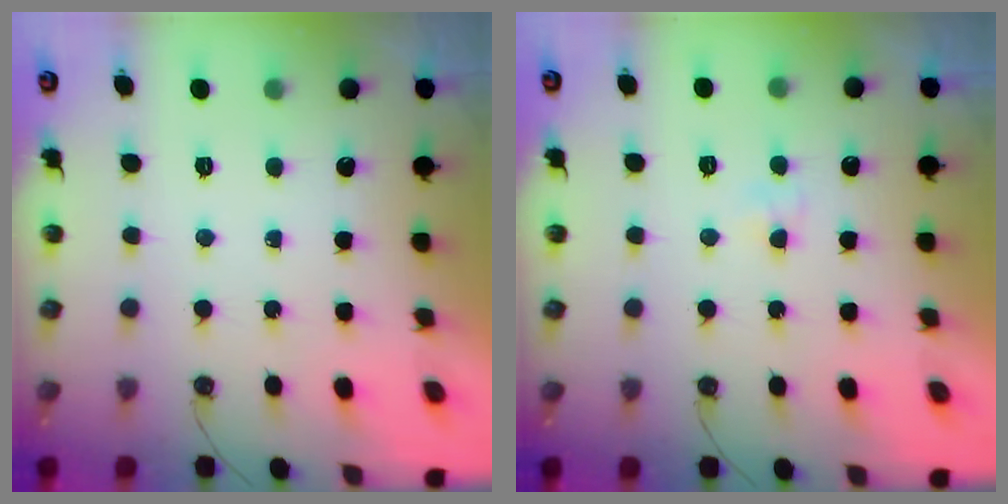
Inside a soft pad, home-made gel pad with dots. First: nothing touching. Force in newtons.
{"total": 3.1, "press": 2.7, "slide": 1.4}